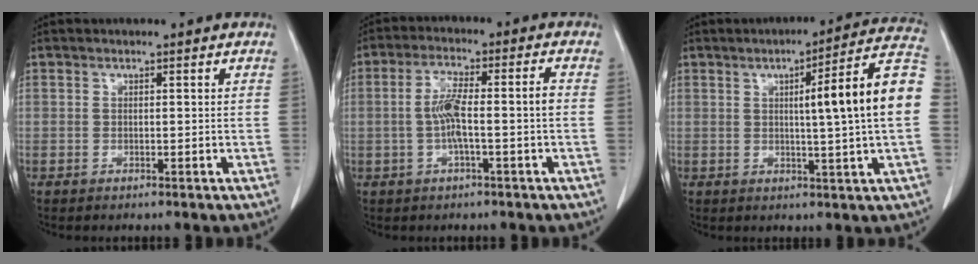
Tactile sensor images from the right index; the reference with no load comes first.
{"total": 7.1, "force": [-1.0, 0.6, 7.0], "torque": [-0.141, 0.019, -0.017]}
{"total": 14.0, "force": [1.1, -0.6, 14.0], "torque": [-0.191, 0.020, 0.011]}